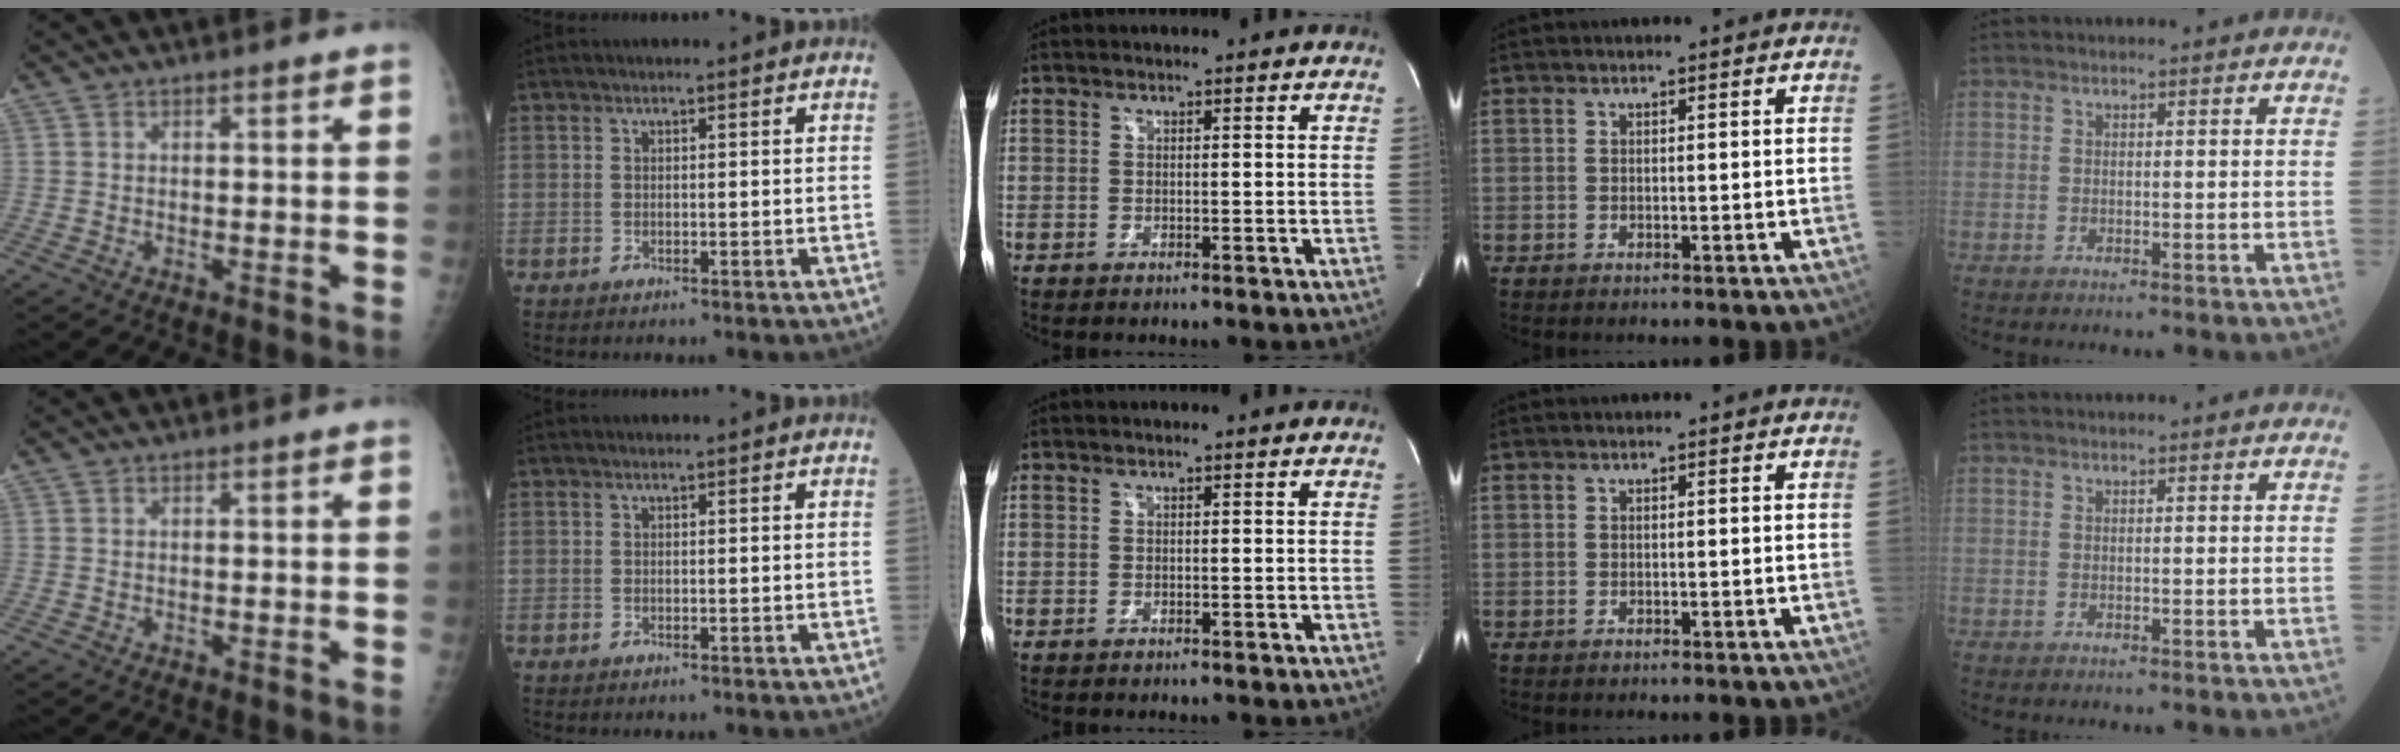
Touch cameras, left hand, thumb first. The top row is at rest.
{}